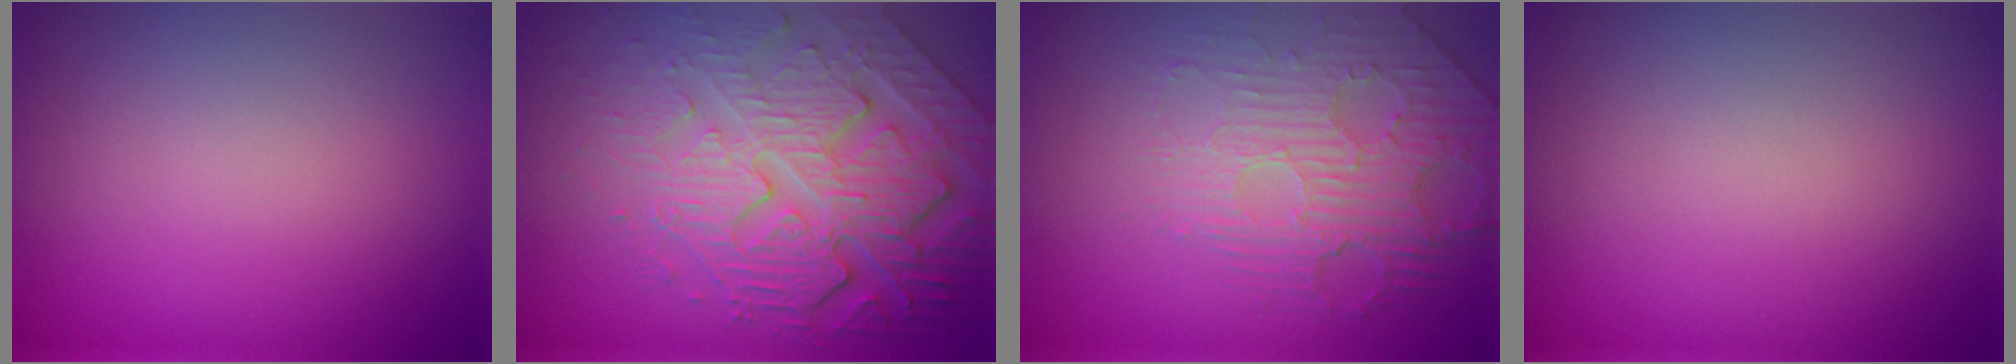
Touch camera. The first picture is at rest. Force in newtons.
{"total": 8.6, "press": 5.9, "slide": 6.3}
{"total": 2.9, "press": 2.4, "slide": 1.6}
{"total": 0.0}